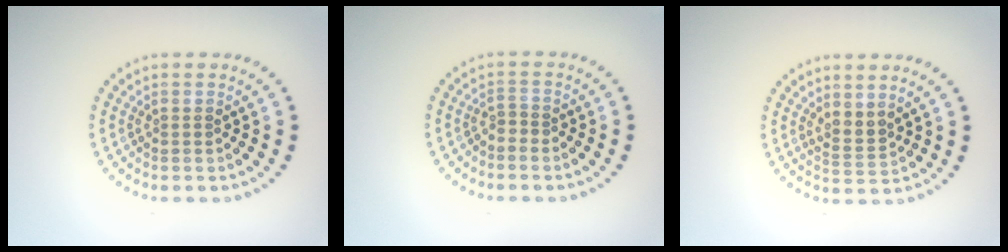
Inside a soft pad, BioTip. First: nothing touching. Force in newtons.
{"total": 0.8, "press": 0.5, "slide": 0.6}
{"total": 2.0, "press": 1.5, "slide": 1.3}